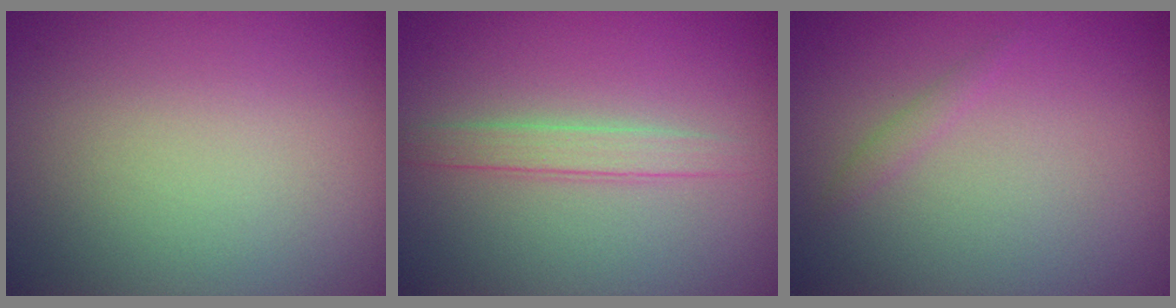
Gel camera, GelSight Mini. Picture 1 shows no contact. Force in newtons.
{"total": 1.8, "press": 1.8, "slide": 0.1}
{"total": 0.7, "press": 0.7, "slide": 0.0}